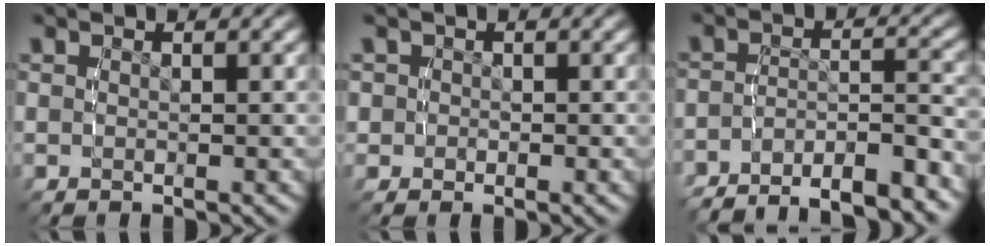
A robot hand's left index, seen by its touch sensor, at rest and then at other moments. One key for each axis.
{"total": 1.8, "fx": -0.1, "fy": 1.8, "fz": 0.1, "tx": -0.008, "ty": -0.006, "tz": -0.003}
{"total": 9.1, "fx": -8.2, "fy": 2.5, "fz": 2.9, "tx": -0.026, "ty": -0.018, "tz": -0.125}